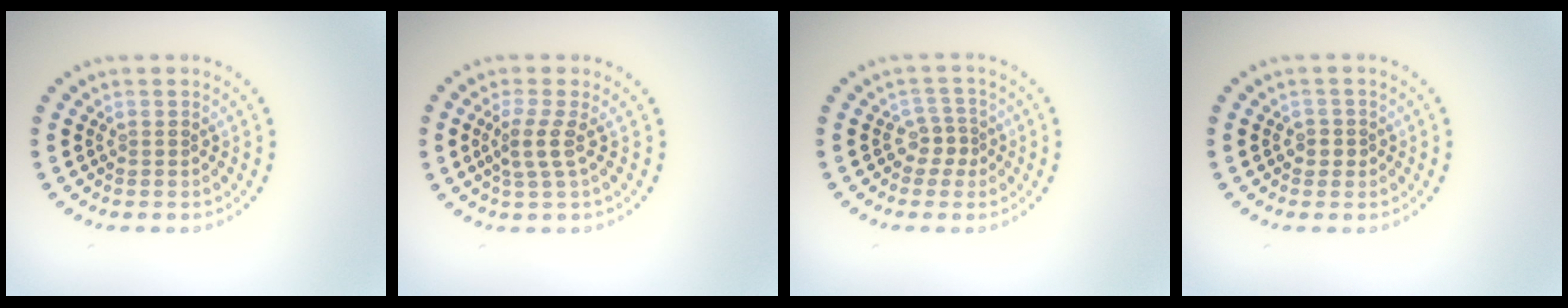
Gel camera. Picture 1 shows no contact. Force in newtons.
{"total": 2.1, "press": 1.5, "slide": 1.5}
{"total": 1.8, "press": 1.3, "slide": 1.3}
{"total": 1.2, "press": 1.0, "slide": 0.6}